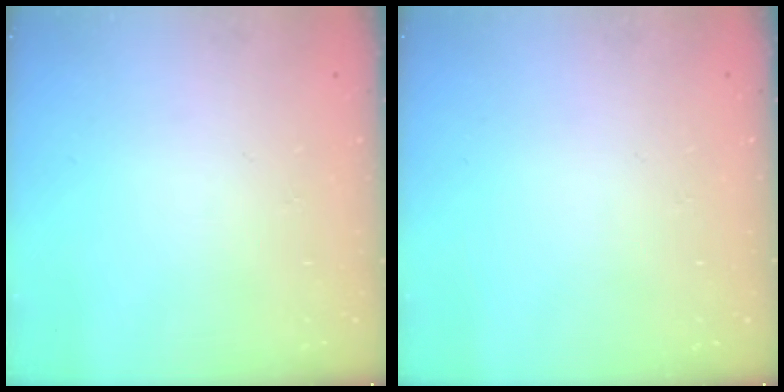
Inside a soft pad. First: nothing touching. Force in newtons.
{"total": 0.0}